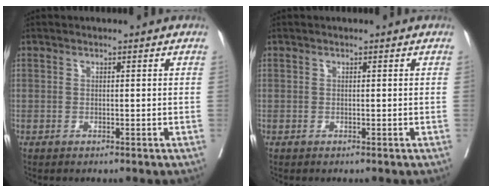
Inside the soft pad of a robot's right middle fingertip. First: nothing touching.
{"total": 0.0}